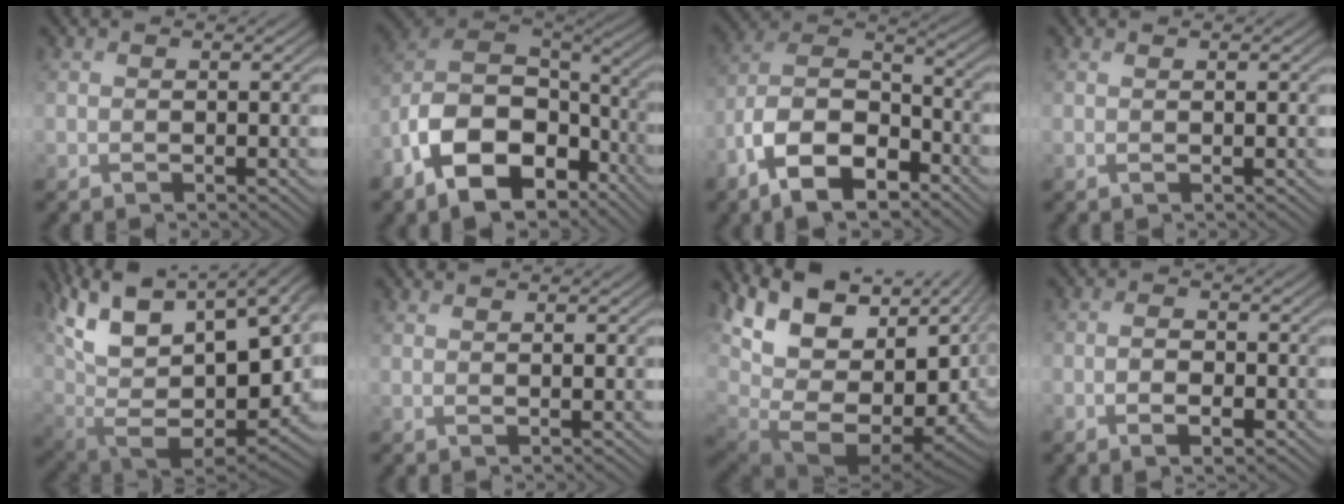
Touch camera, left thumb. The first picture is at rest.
{"total": 14.5, "force": [-7.7, 9.1, 8.2], "torque": [-0.181, -0.038, -0.148]}
{"total": 13.3, "force": [-8.2, 6.6, 8.2], "torque": [-0.160, -0.014, -0.170]}
{"total": 0.8, "force": [0.2, 0.0, 0.8], "torque": [-0.007, -0.001, -0.001]}
{"total": 18.3, "force": [4.7, 10.0, 14.6], "torque": [-0.273, 0.011, 0.137]}
{"total": 1.1, "force": [0.4, 0.1, 1.0], "torque": [-0.012, -0.001, 0.008]}
{"total": 18.7, "force": [0.4, 11.3, 14.8], "torque": [-0.276, -0.050, 0.065]}
{"total": 2.8, "force": [-1.7, 1.2, 1.9], "torque": [-0.026, -0.003, -0.035]}